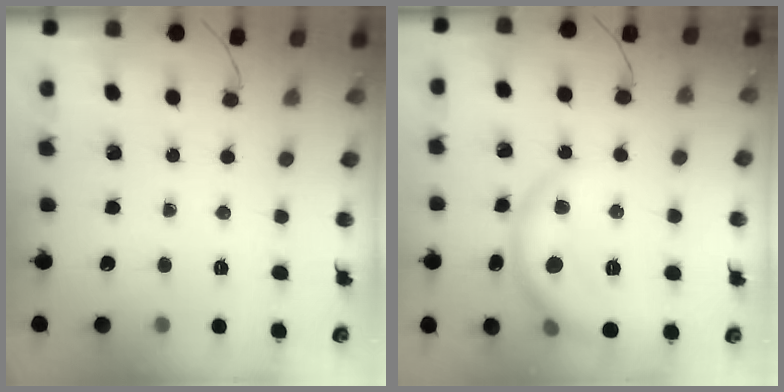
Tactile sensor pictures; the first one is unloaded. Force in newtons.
{"total": 9.6, "press": 9.6, "slide": 1.1}